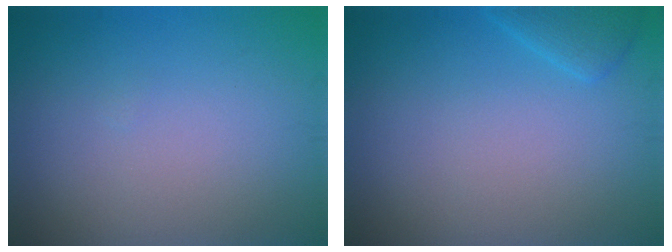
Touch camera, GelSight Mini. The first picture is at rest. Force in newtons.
{"total": 1.6, "press": 1.6, "slide": 0.2}